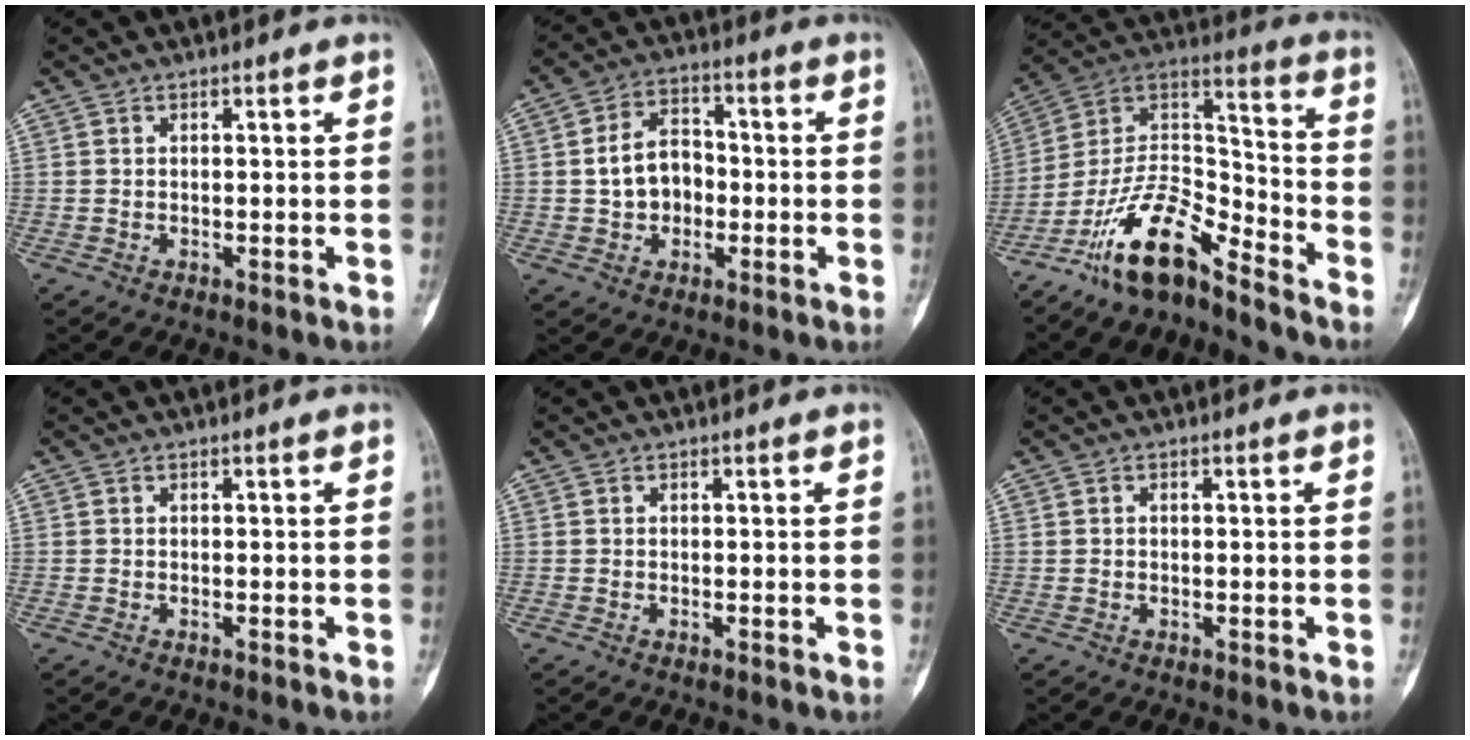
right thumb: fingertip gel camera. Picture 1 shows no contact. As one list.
[{"total": 8.6, "force": [-0.8, 6.6, 5.4], "torque": [-0.066, 0.023, -0.021]}, {"total": 15.0, "force": [-11.3, 4.9, 8.6], "torque": [-0.144, 0.100, -0.215]}, {"total": 0.0}, {"total": 0.0}, {"total": 0.0}]